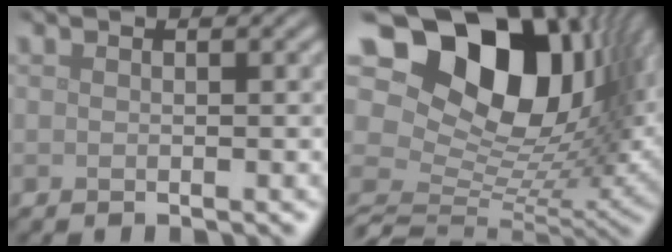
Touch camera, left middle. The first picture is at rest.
{"total": 18.2, "force": [5.9, 11.6, 12.6], "torque": [-0.196, 0.009, 0.113]}